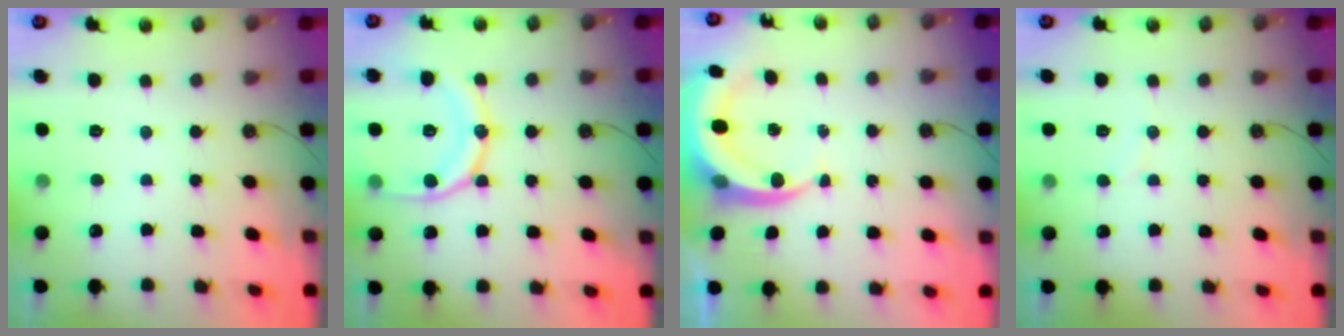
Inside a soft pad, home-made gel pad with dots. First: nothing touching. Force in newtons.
{"total": 15.1, "press": 15.1, "slide": 1.5}
{"total": 7.2, "press": 7.2, "slide": 0.7}
{"total": 2.9, "press": 2.9, "slide": 0.3}